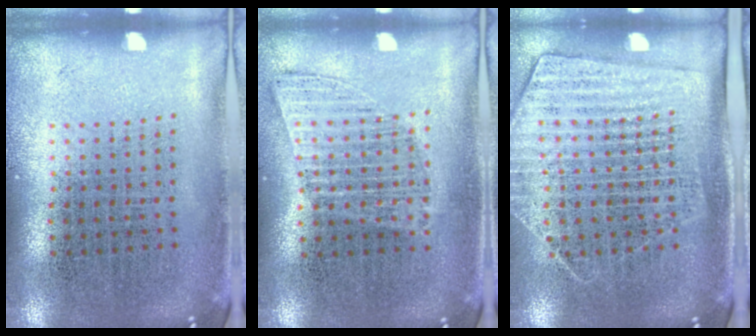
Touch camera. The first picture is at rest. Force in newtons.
{"total": 0.9, "press": 0.9, "slide": 0.3}
{"total": 1.7, "press": 1.5, "slide": 0.8}